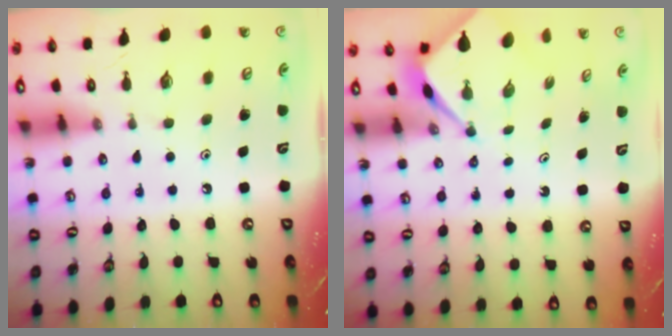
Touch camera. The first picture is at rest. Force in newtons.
{"total": 2.7, "press": 2.7, "slide": 0.0}